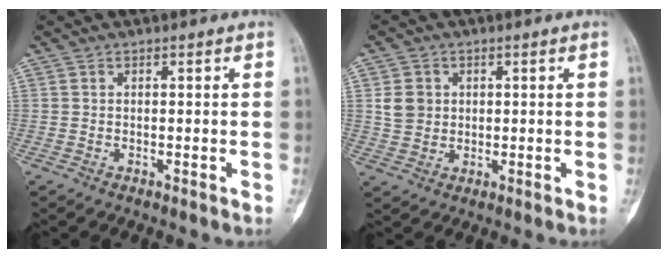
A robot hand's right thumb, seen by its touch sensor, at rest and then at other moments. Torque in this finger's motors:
{"motor_torque": [0.20, 0.05, 0.00, -0.13, 0.01]}